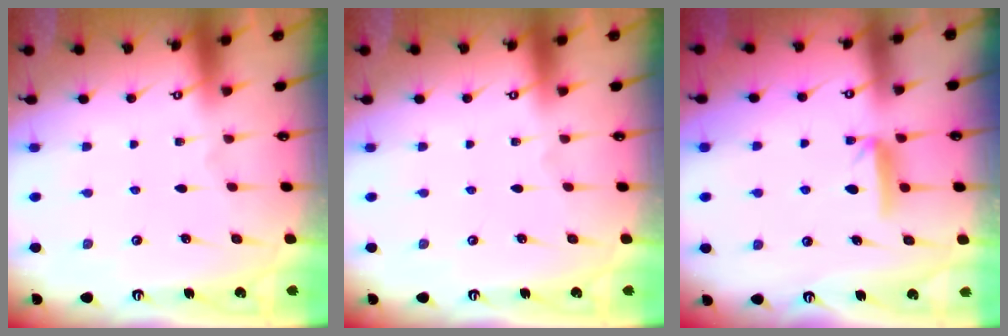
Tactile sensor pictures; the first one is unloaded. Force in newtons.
{"total": 0.0}
{"total": 6.3, "press": 6.3, "slide": 0.7}